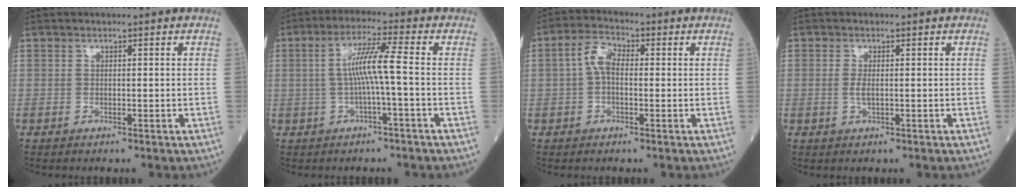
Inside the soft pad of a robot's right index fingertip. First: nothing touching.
{"total": 6.3, "force": [-0.4, -0.6, 6.2], "torque": [-0.120, 0.014, -0.007]}
{"total": 4.5, "force": [0.2, 2.3, 3.9], "torque": [-0.083, 0.019, 0.001]}
{"total": 1.5, "force": [0.0, 0.5, 1.5], "torque": [-0.034, -0.002, 0.000]}